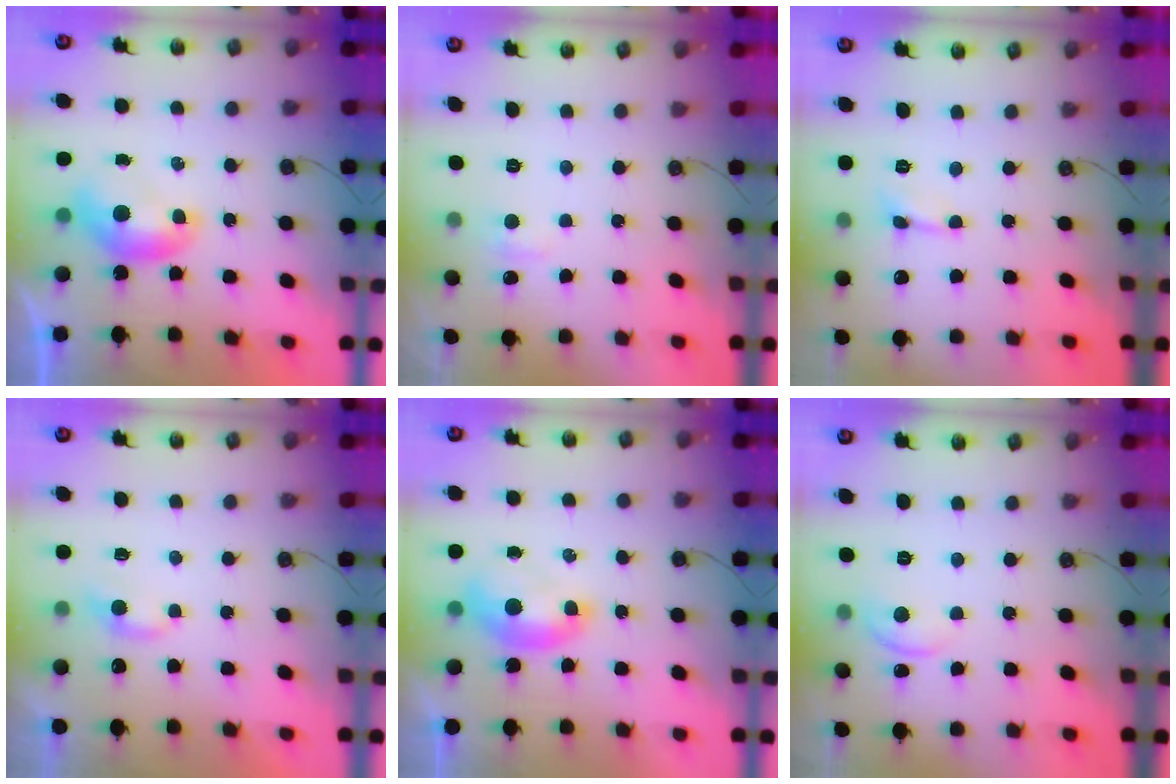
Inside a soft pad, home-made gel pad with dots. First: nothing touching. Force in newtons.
{"total": 1.7, "press": 1.6, "slide": 0.6}
{"total": 0.8, "press": 0.7, "slide": 0.3}
{"total": 2.0, "press": 2.0, "slide": 0.5}
{"total": 1.6, "press": 1.5, "slide": 0.6}
{"total": 1.8, "press": 1.7, "slide": 0.6}